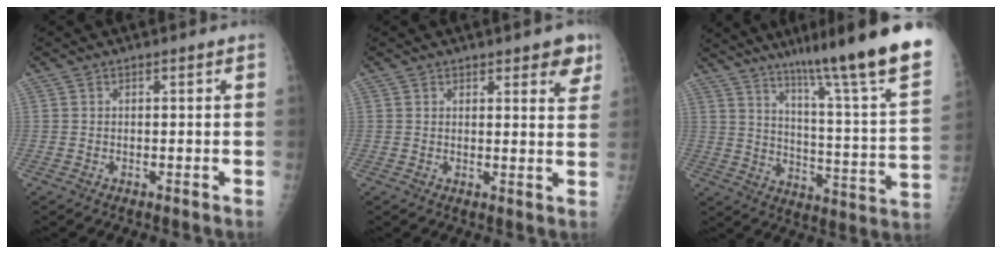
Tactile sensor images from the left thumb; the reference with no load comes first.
{"total": 4.7, "force": [3.1, 2.0, 3.0], "torque": [-0.008, -0.016, 0.034]}
{"total": 25.8, "force": [19.1, 0.8, 17.3], "torque": [-0.242, -0.103, 0.275]}